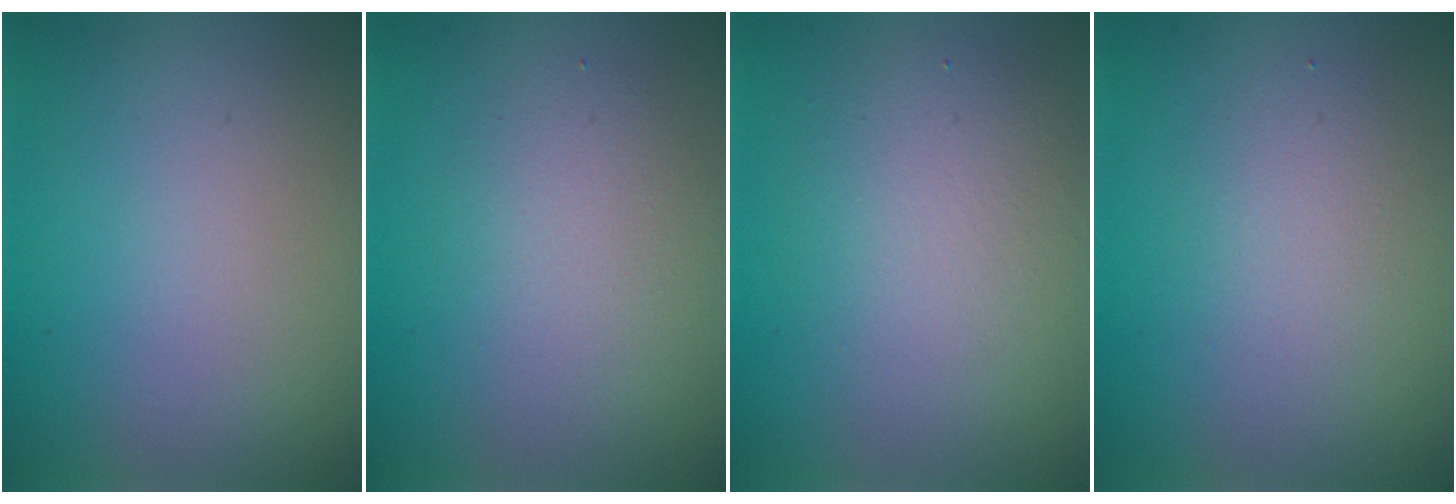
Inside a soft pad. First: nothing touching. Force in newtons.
{"total": 2.6, "press": 2.6, "slide": 0.1}
{"total": 4.0, "press": 4.0, "slide": 0.5}
{"total": 2.4, "press": 2.4, "slide": 0.1}